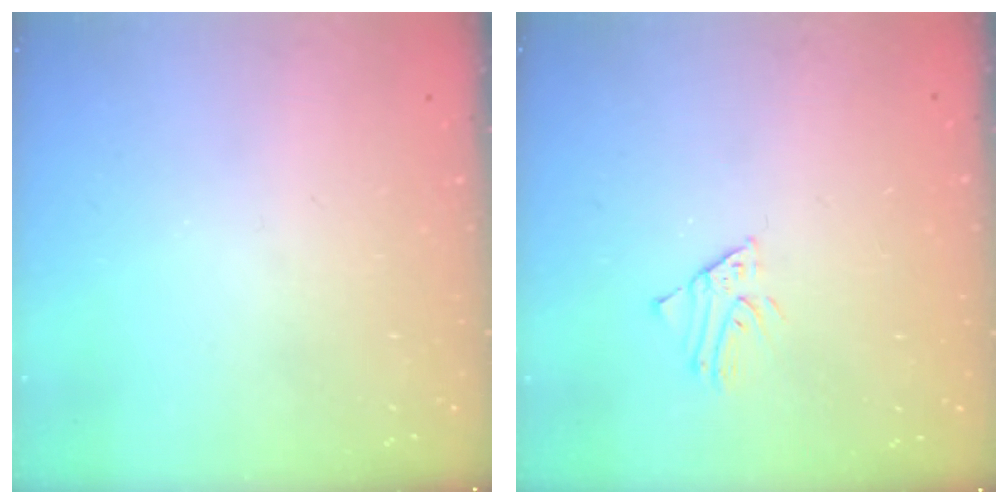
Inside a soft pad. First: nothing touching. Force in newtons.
{"total": 1.8, "press": 1.8, "slide": 0.2}